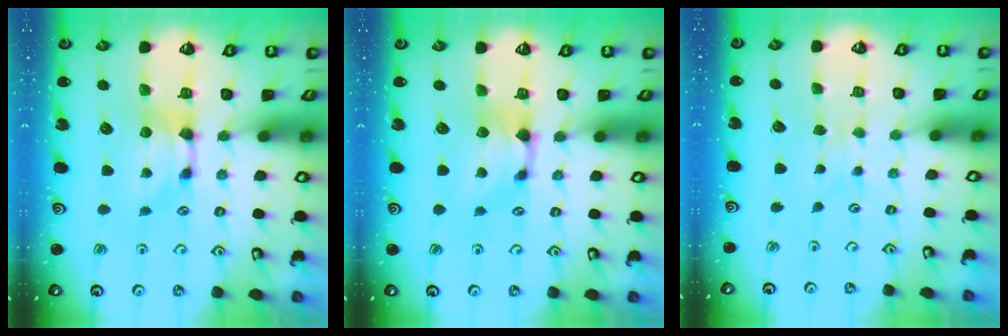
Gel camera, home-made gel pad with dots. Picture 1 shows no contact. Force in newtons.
{"total": 0.9, "press": 0.2, "slide": 0.8}
{"total": 3.7, "press": 3.7, "slide": 0.4}